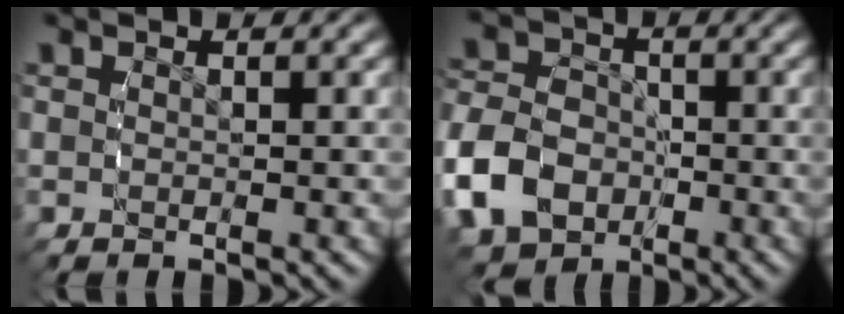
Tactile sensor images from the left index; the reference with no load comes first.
{"total": 7.6, "force": [-3.0, 6.5, 2.6], "torque": [-0.067, -0.032, -0.050]}